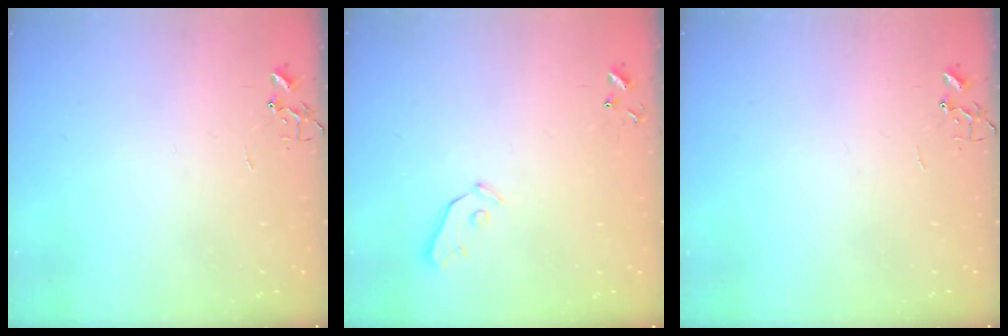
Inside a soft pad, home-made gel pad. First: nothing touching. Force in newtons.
{"total": 3.8, "press": 3.8, "slide": 0.4}
{"total": 0.0}